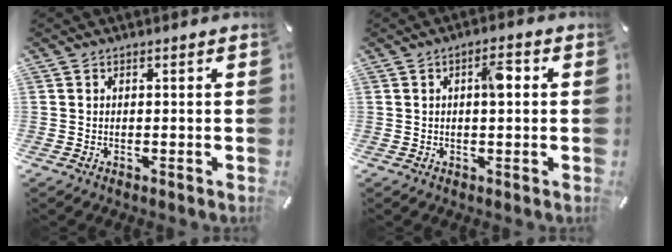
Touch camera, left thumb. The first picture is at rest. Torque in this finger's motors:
{"motor_torque": [0.59, 1.24, 0.45, -0.50, 0.17]}